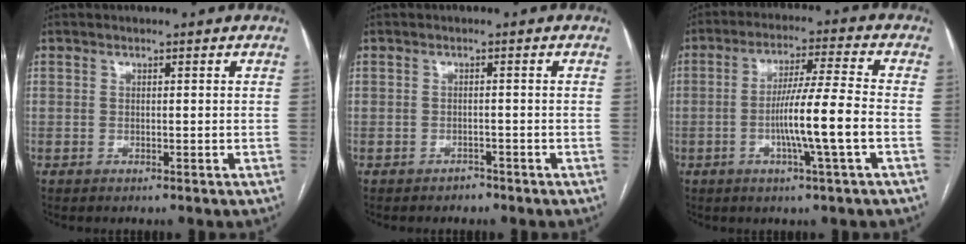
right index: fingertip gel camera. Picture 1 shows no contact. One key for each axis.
{"total": 1.3, "fx": -1.0, "fy": 0.8, "fz": -0.1, "tx": -0.003, "ty": 0.002, "tz": -0.019}
{"total": 10.1, "fx": -2.4, "fy": -1.0, "fz": 9.8, "tx": -0.177, "ty": -0.001, "tz": -0.044}